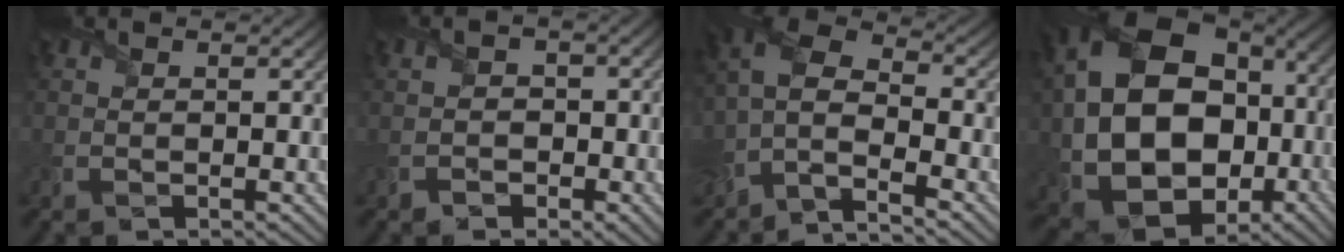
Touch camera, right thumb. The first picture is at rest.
{"total": 2.0, "force": [-1.1, 1.6, 0.6], "torque": [0.008, 0.001, -0.028]}
{"total": 7.7, "force": [-4.0, 2.8, 6.0], "torque": [-0.129, 0.003, -0.097]}
{"total": 19.9, "force": [-0.2, 14.5, 13.6], "torque": [-0.300, -0.027, 0.026]}